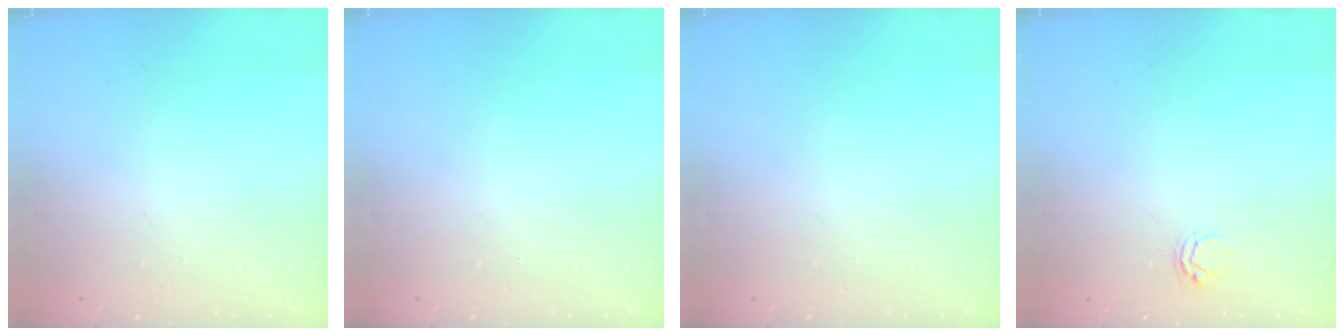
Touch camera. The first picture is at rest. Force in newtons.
{"total": 0.0}
{"total": 0.0}
{"total": 4.4, "press": 4.3, "slide": 0.4}